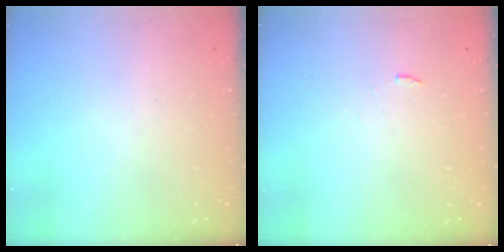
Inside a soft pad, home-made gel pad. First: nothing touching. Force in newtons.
{"total": 1.9, "press": 1.9, "slide": 0.1}